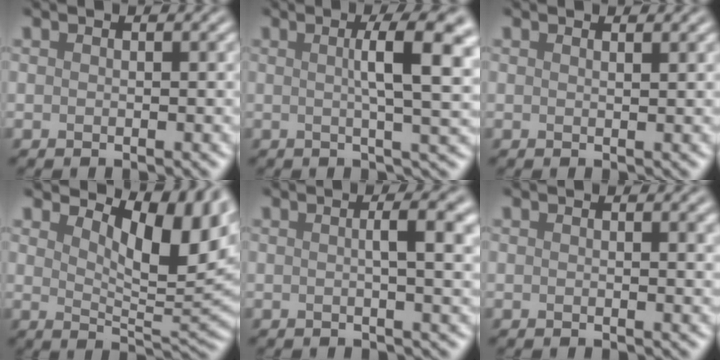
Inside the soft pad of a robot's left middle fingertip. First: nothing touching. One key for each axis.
{"total": 7.0, "fx": 1.2, "fy": 1.5, "fz": 6.7, "tx": -0.081, "ty": 0.012, "tz": 0.014}
{"total": 0.9, "fx": 0.8, "fy": 0.3, "fz": 0.4, "tx": -0.004, "ty": -0.002, "tz": 0.005}
{"total": 8.7, "fx": 4.0, "fy": 3.4, "fz": 6.9, "tx": -0.106, "ty": -0.006, "tz": 0.065}
{"total": 3.9, "fx": 0.5, "fy": 1.1, "fz": 3.7, "tx": -0.045, "ty": 0.010, "tz": 0.002}
{"total": 1.3, "fx": 0.5, "fy": 0.5, "fz": 1.0, "tx": -0.009, "ty": 0.002, "tz": 0.004}